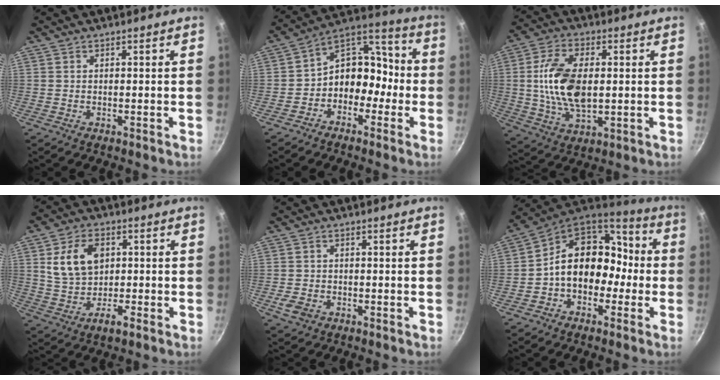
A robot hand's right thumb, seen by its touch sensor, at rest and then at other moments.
{"total": 11.7, "force": [-2.6, 8.3, 7.8], "torque": [-0.075, 0.052, -0.061]}
{"total": 14.5, "force": [0.9, 7.8, 12.2], "torque": [-0.233, -0.001, 0.020]}
{"total": 10.4, "force": [1.8, 7.1, 7.3], "torque": [-0.118, 0.002, 0.036]}
{"total": 3.0, "force": [-1.3, 2.2, 1.6], "torque": [-0.030, 0.002, -0.020]}
{"total": 16.1, "force": [-2.2, 11.5, 10.9], "torque": [-0.130, 0.054, -0.050]}